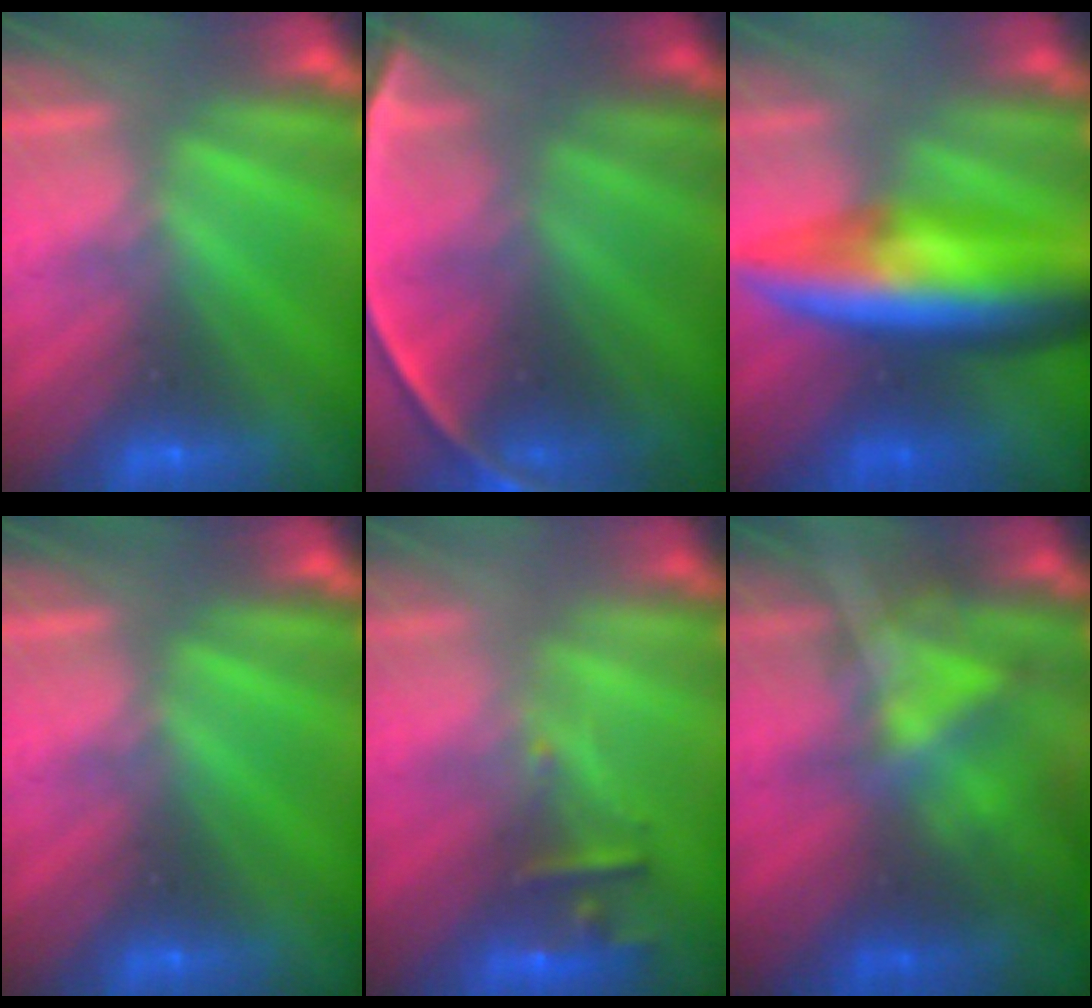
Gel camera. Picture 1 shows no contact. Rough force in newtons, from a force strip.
{"total": 9.3}
{"total": 7.8}
{"total": 0.0}
{"total": 2.4}
{"total": 4.2}